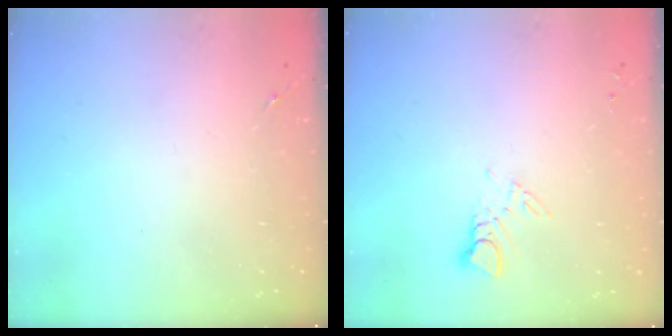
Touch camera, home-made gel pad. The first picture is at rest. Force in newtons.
{"total": 3.8, "press": 3.8, "slide": 0.3}